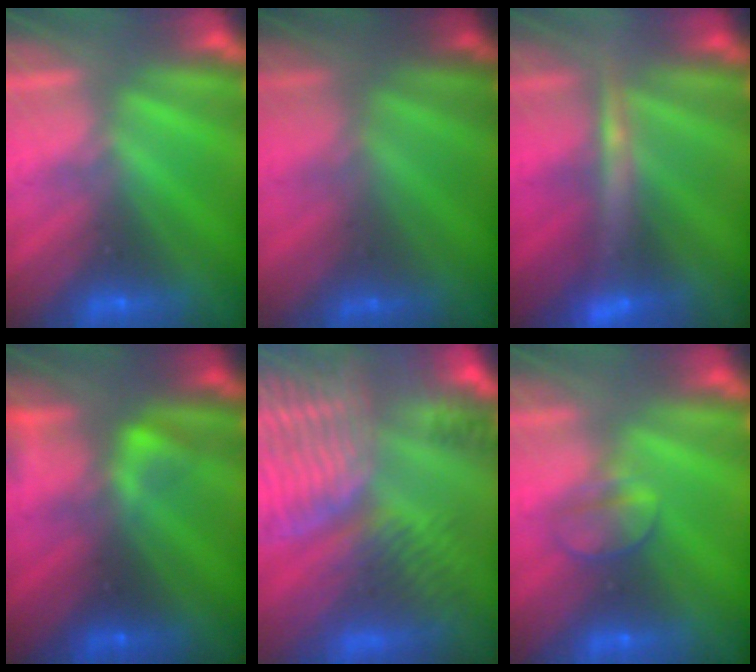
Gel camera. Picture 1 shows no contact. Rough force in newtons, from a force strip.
{"total": 1.5}
{"total": 4.8}
{"total": 2.4}
{"total": 9.1}
{"total": 2.3}